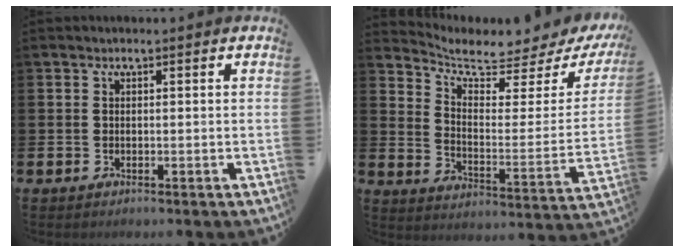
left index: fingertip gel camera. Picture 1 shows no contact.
{"total": 6.1, "force": [5.9, 1.0, 1.4], "torque": [-0.057, -0.057, 0.093]}